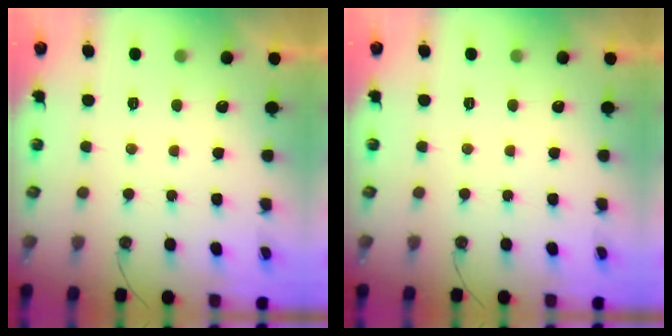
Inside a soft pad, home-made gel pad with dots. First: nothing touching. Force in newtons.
{"total": 0.0}